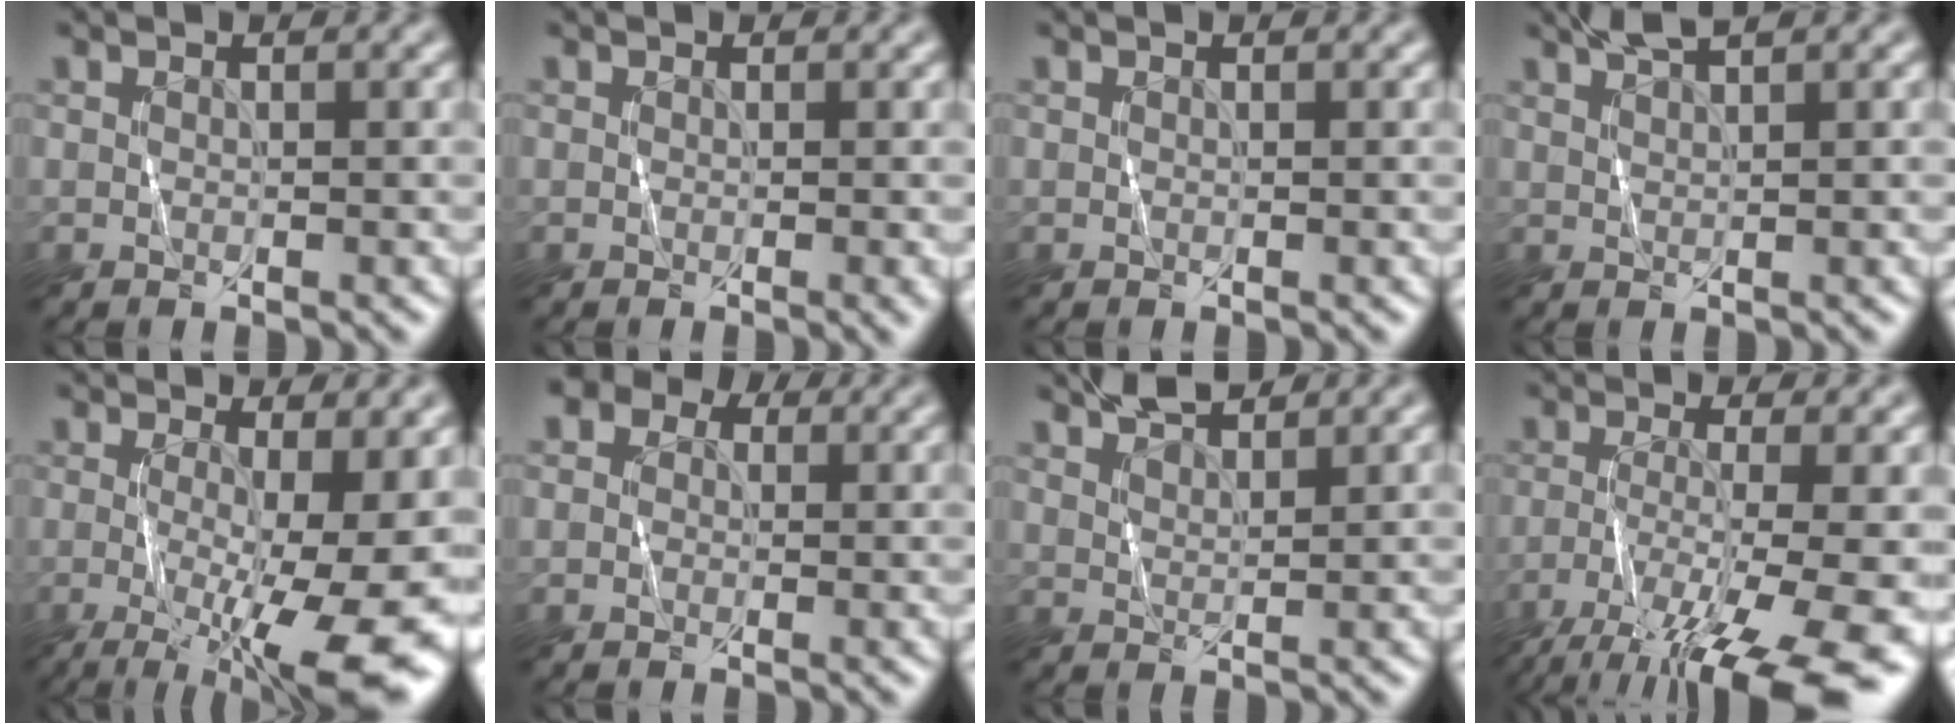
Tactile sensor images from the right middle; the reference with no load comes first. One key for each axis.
{"total": 0.8, "fx": -0.1, "fy": 0.2, "fz": 0.8, "tx": -0.009, "ty": -0.005, "tz": -0.003}
{"total": 0.0}
{"total": 2.3, "fx": 2.0, "fy": 0.3, "fz": 1.2, "tx": -0.017, "ty": 0.007, "tz": 0.039}
{"total": 13.3, "fx": -2.7, "fy": 4.3, "fz": 12.3, "tx": -0.173, "ty": -0.024, "tz": -0.027}
{"total": 4.7, "fx": 1.8, "fy": 3.6, "fz": 2.3, "tx": -0.010, "ty": 0.024, "tz": -0.019}
{"total": 3.3, "fx": 3.1, "fy": 0.5, "fz": 1.0, "tx": -0.018, "ty": 0.007, "tz": 0.057}
{"total": 11.7, "fx": -6.8, "fy": 2.8, "fz": 9.1, "tx": -0.168, "ty": -0.022, "tz": -0.110}